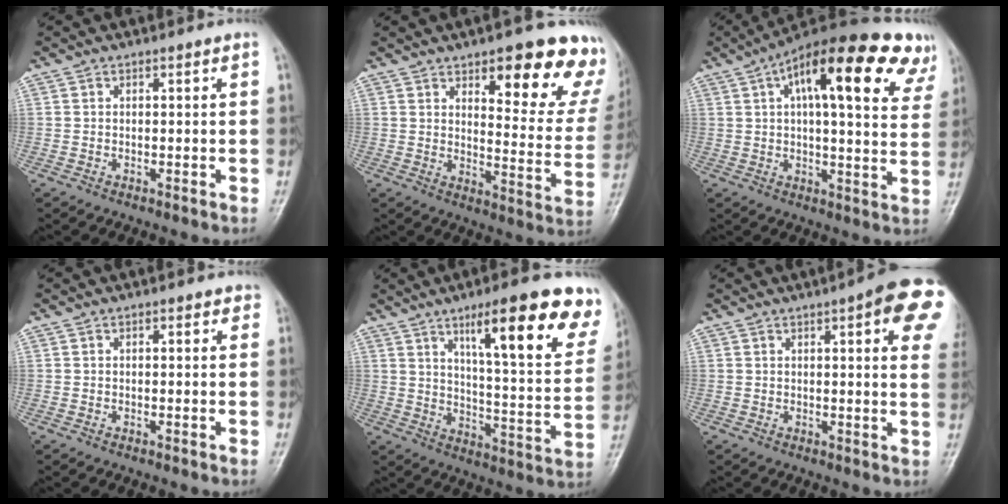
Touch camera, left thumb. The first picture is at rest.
{"total": 20.7, "force": [12.1, 7.2, 15.2], "torque": [-0.136, -0.057, 0.151]}
{"total": 25.7, "force": [12.4, 8.8, 20.8], "torque": [-0.276, 0.010, 0.160]}
{"total": 1.5, "force": [0.7, 0.8, 1.1], "torque": [-0.007, 0.001, 0.004]}
{"total": 21.4, "force": [12.2, 4.9, 16.9], "torque": [-0.198, -0.042, 0.181]}
{"total": 13.4, "force": [5.1, 3.2, 12.0], "torque": [-0.122, -0.010, 0.050]}